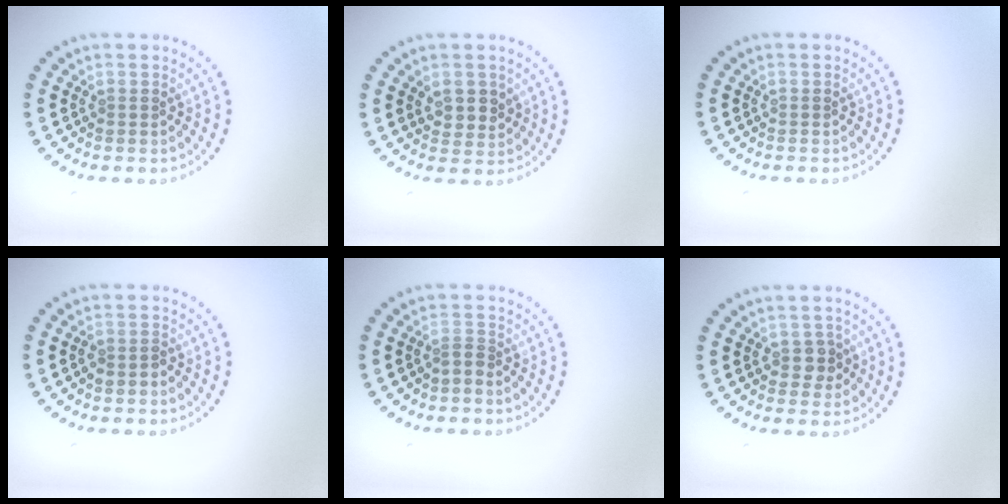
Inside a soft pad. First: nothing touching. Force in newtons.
{"total": 2.4, "press": 2.2, "slide": 0.9}
{"total": 0.0}
{"total": 1.1, "press": 1.0, "slide": 0.5}
{"total": 1.1, "press": 0.6, "slide": 0.9}
{"total": 1.4, "press": 1.4, "slide": 0.5}